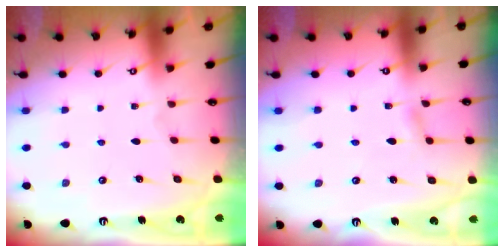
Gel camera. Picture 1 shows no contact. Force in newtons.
{"total": 2.9, "press": 2.9, "slide": 0.3}